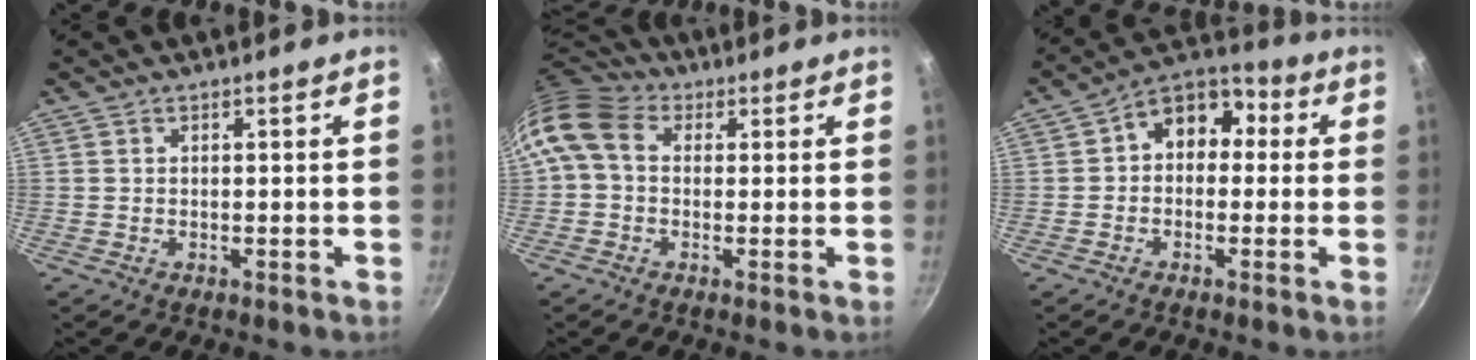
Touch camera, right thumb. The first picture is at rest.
{"total": 9.5, "force": [1.4, 7.3, 5.9], "torque": [-0.112, 0.020, 0.006]}
{"total": 10.1, "force": [1.2, 7.7, 6.5], "torque": [-0.053, 0.032, -0.007]}